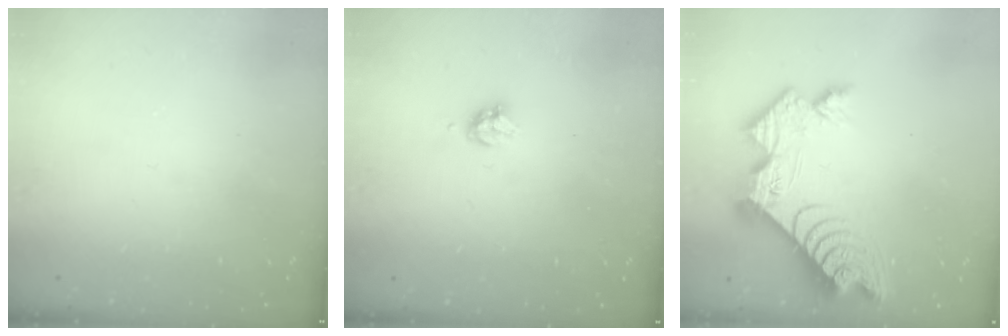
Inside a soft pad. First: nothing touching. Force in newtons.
{"total": 4.2, "press": 4.1, "slide": 0.5}
{"total": 13.4, "press": 13.4, "slide": 1.2}